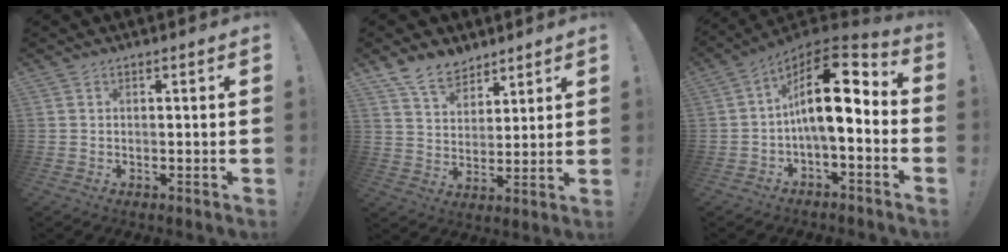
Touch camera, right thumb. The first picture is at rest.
{"total": 9.7, "force": [7.5, 5.6, 2.6], "torque": [-0.048, -0.052, 0.147]}
{"total": 16.1, "force": [1.6, 6.5, 14.6], "torque": [-0.237, -0.003, 0.025]}